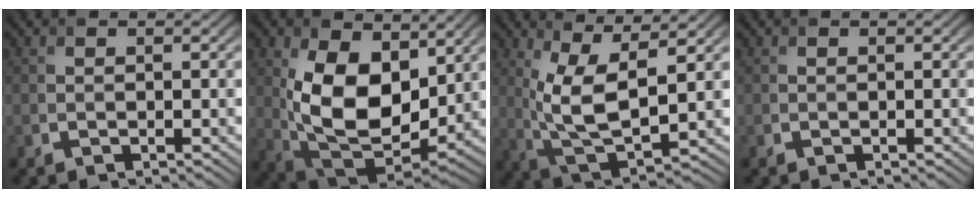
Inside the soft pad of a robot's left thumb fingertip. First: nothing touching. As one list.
[{"total": 12.8, "force": [2.8, 7.7, 9.8], "torque": [-0.195, -0.012, 0.058]}, {"total": 10.0, "force": [3.1, 3.9, 8.6], "torque": [-0.189, -0.001, 0.065]}, {"total": 0.0}]